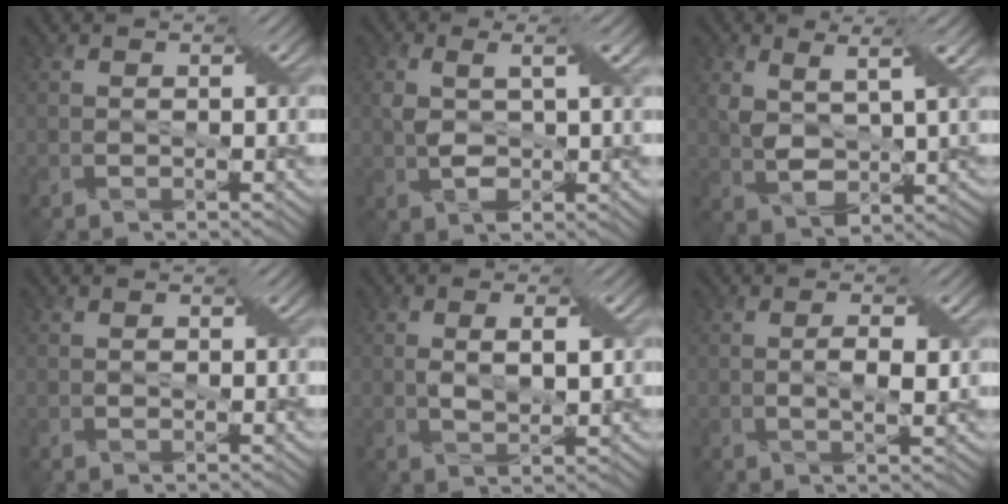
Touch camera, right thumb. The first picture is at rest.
{"total": 4.6, "force": [0.3, 1.8, 4.2], "torque": [-0.080, 0.001, 0.007]}
{"total": 5.0, "force": [1.8, 2.5, 3.9], "torque": [-0.091, -0.008, 0.037]}
{"total": 0.6, "force": [-0.1, 0.5, 0.3], "torque": [-0.003, -0.002, -0.001]}
{"total": 2.6, "force": [0.5, 1.2, 2.2], "torque": [-0.041, 0.001, 0.011]}
{"total": 1.8, "force": [0.1, 0.5, 1.7], "torque": [-0.030, 0.000, 0.002]}